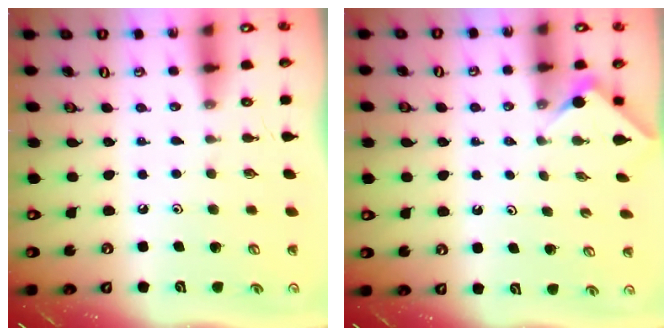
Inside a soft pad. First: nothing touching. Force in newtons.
{"total": 2.7, "press": 2.7, "slide": 0.4}